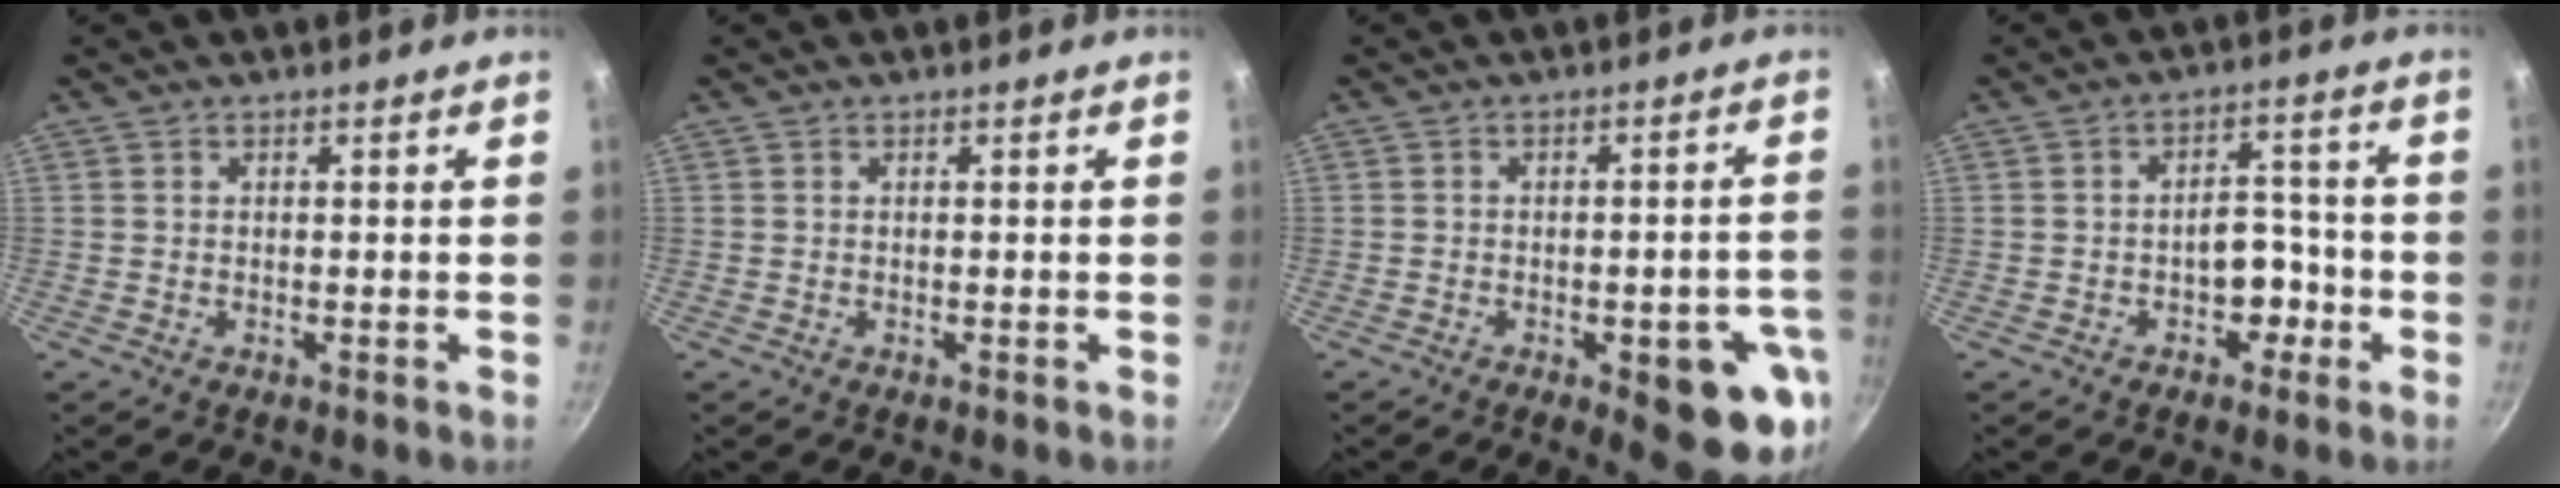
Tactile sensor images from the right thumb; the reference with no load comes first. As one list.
[{"total": 0.0}, {"total": 12.6, "force": [-4.6, 4.4, 10.9], "torque": [-0.098, 0.015, -0.053]}, {"total": 5.9, "force": [-2.2, 4.2, 3.5], "torque": [-0.008, 0.033, -0.029]}]